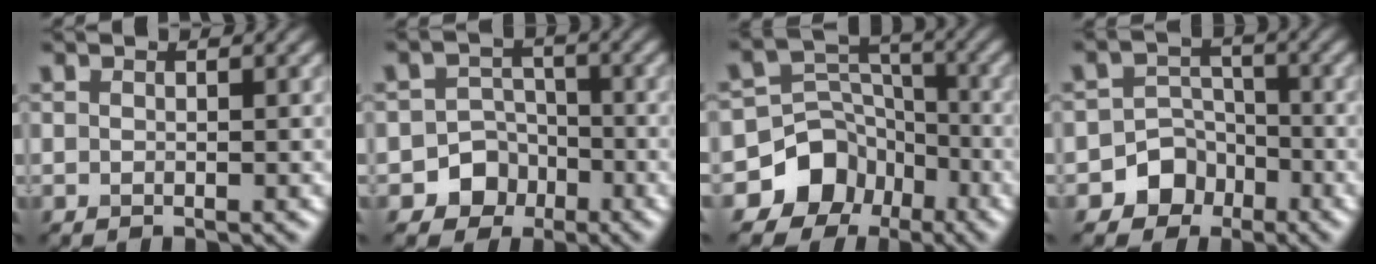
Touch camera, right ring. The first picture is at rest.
{"total": 5.2, "force": [-2.6, 4.4, 0.7], "torque": [0.025, -0.002, -0.063]}
{"total": 9.2, "force": [-5.4, 7.3, 1.4], "torque": [-0.007, 0.007, -0.113]}
{"total": 5.4, "force": [-3.0, 4.5, 0.7], "torque": [0.023, 0.000, -0.071]}